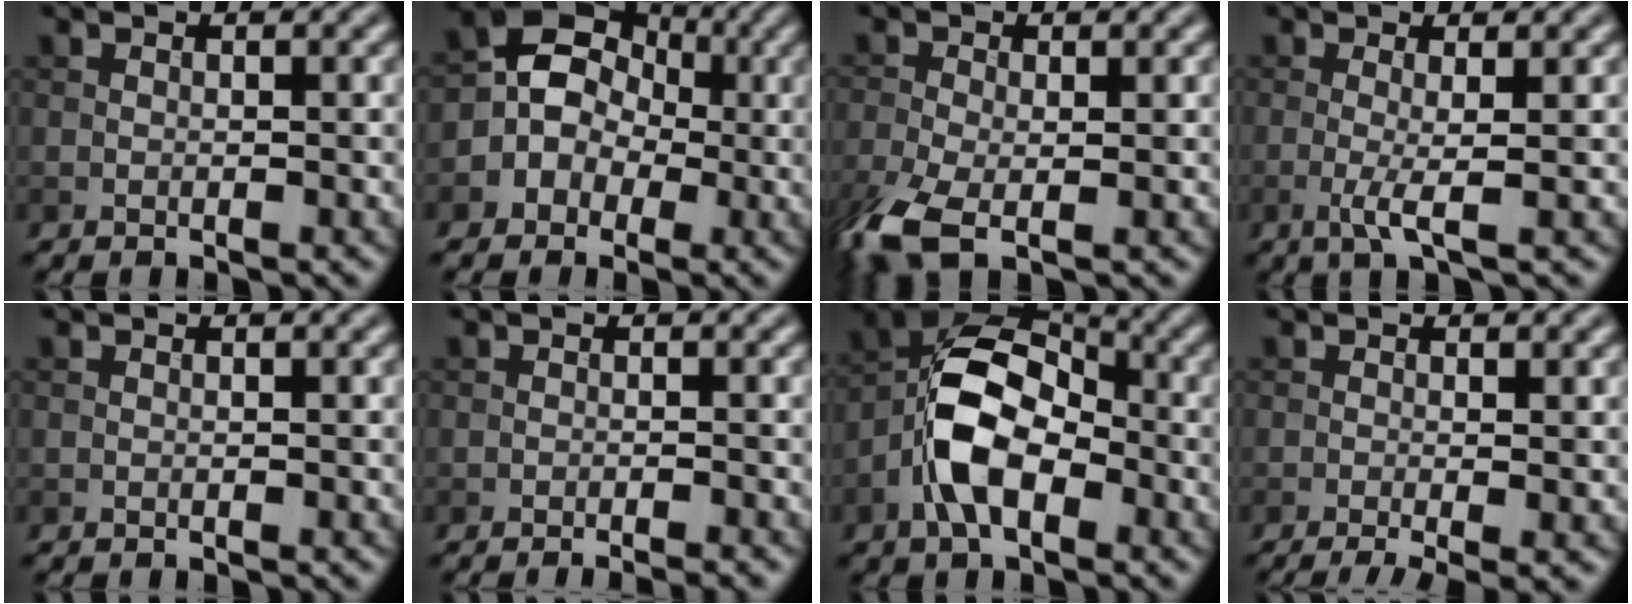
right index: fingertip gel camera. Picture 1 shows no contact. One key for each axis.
{"total": 6.5, "fx": -0.5, "fy": 6.0, "fz": 2.5, "tx": -0.017, "ty": 0.027, "tz": -0.038}
{"total": 6.0, "fx": -2.9, "fy": 2.8, "fz": 4.4, "tx": -0.115, "ty": -0.019, "tz": -0.066}
{"total": 2.4, "fx": -0.5, "fy": 0.2, "fz": 2.3, "tx": -0.050, "ty": -0.005, "tz": -0.012}
{"total": 0.0}
{"total": 2.3, "fx": -1.4, "fy": 0.4, "fz": 1.8, "tx": -0.017, "ty": 0.001, "tz": -0.025}
{"total": 8.3, "fx": -2.8, "fy": 4.6, "fz": 6.4, "tx": -0.123, "ty": 0.013, "tz": -0.060}
{"total": 4.3, "fx": -1.8, "fy": 1.2, "fz": 3.7, "tx": -0.055, "ty": -0.010, "tz": -0.025}